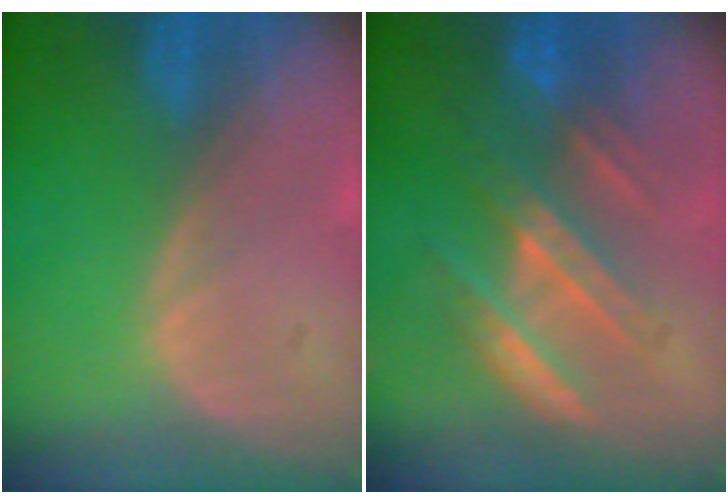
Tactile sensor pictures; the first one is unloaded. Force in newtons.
{"total": 7.1, "press": 6.8, "slide": 1.9}